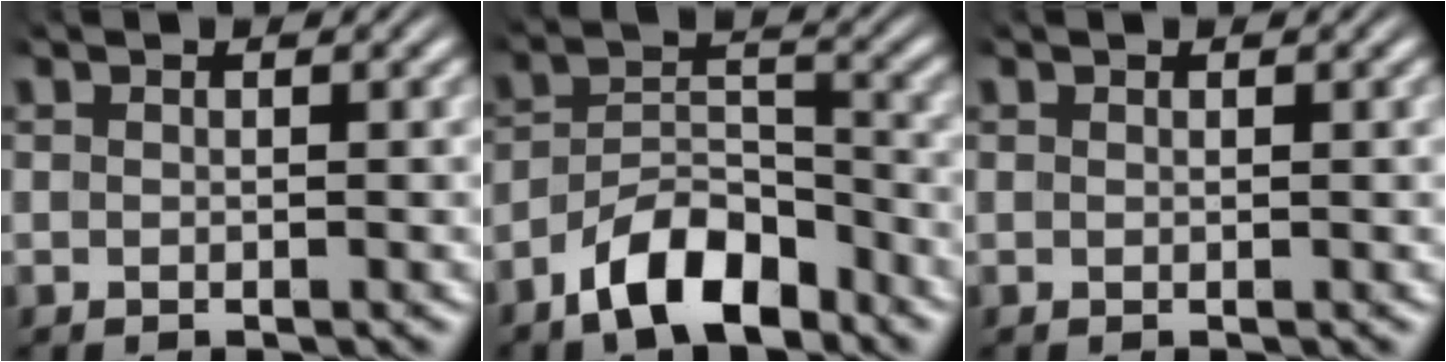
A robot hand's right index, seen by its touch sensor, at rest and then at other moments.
{"total": 7.0, "force": [-4.9, 3.3, 3.7], "torque": [-0.040, 0.002, -0.087]}
{"total": 0.0}